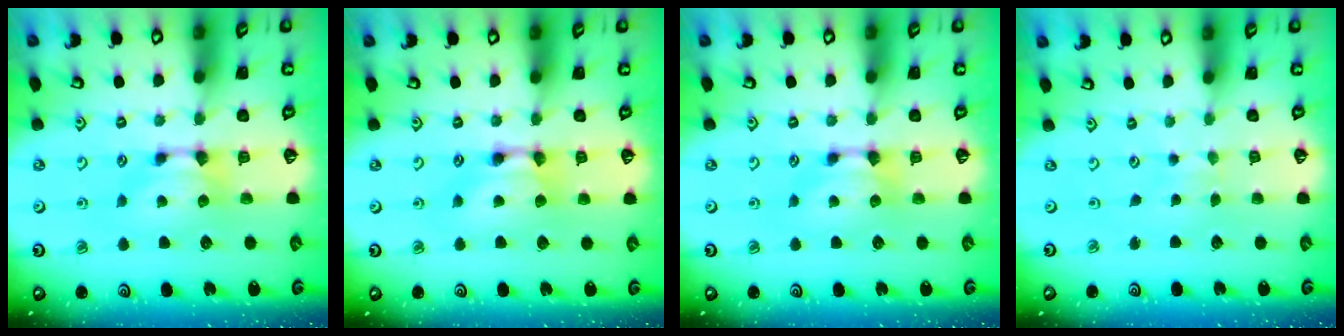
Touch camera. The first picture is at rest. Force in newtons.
{"total": 2.0, "press": 2.0, "slide": 0.1}
{"total": 0.0}
{"total": 3.7, "press": 3.7, "slide": 0.1}